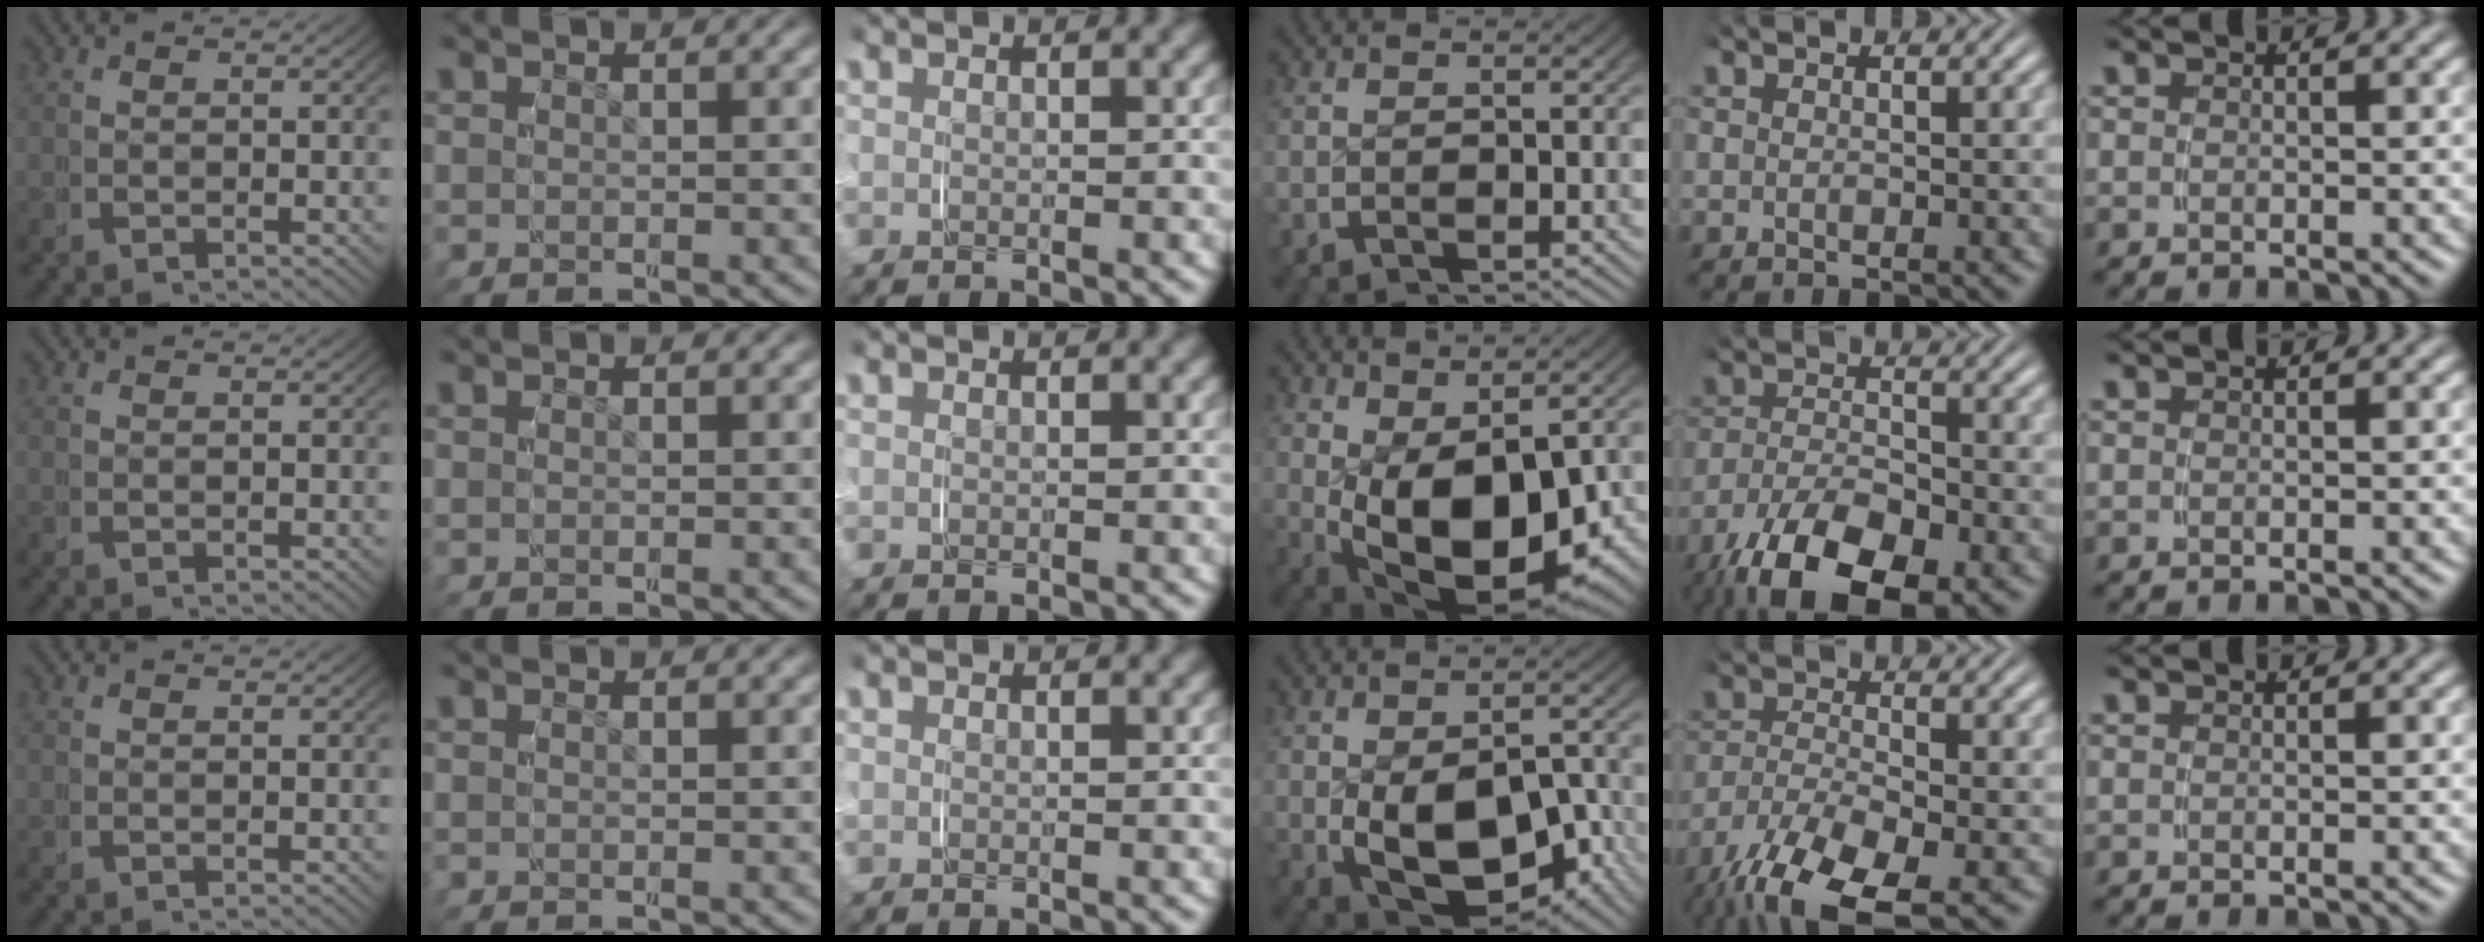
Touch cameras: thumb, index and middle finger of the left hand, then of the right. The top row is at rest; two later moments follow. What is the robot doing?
{"motion": "grasp_and_lifting", "object": "paper plate"}